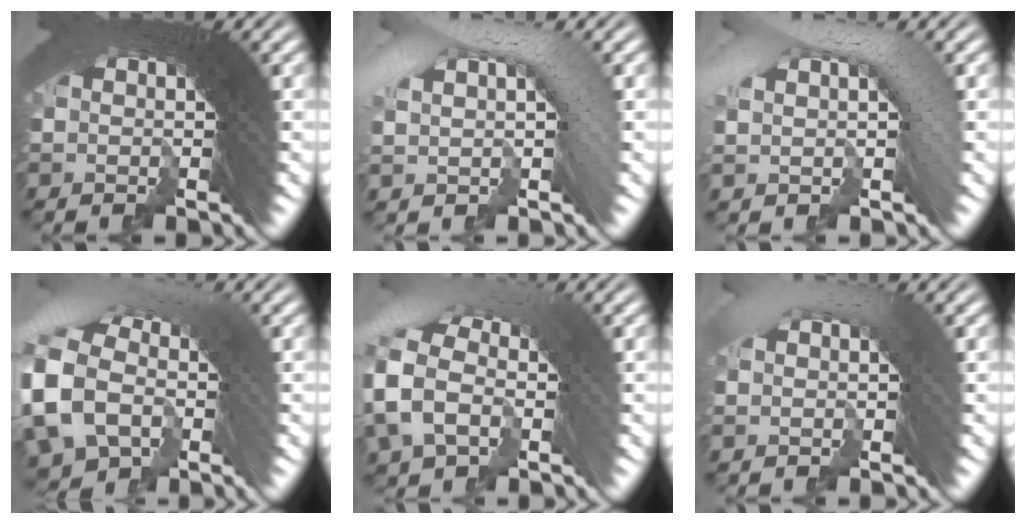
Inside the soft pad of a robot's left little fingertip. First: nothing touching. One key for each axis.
{"total": 4.0, "fx": 1.2, "fy": 1.3, "fz": 3.6, "tx": -0.055, "ty": 0.029, "tz": 0.020}
{"total": 3.6, "fx": 1.2, "fy": 1.1, "fz": 3.2, "tx": -0.051, "ty": 0.029, "tz": 0.018}
{"total": 6.5, "fx": -1.0, "fy": 4.9, "fz": 4.1, "tx": -0.093, "ty": 0.012, "tz": -0.023}
{"total": 4.8, "fx": 0.2, "fy": 3.4, "fz": 3.4, "tx": -0.061, "ty": 0.035, "tz": -0.010}
{"total": 1.2, "fx": 0.5, "fy": -0.3, "fz": 1.0, "tx": -0.003, "ty": 0.030, "tz": 0.003}